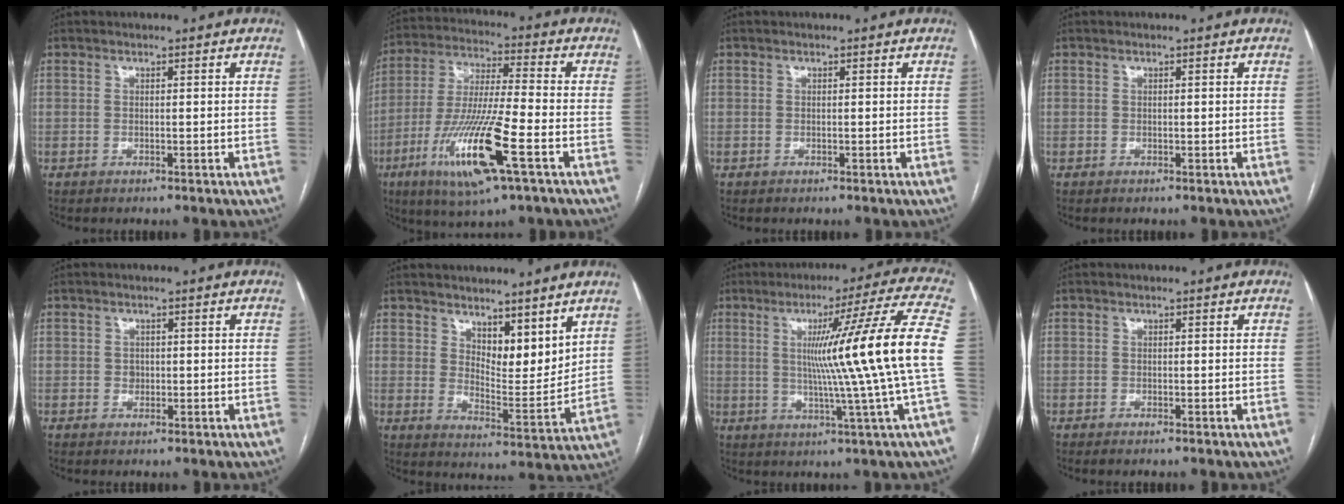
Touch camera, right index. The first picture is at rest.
{"total": 16.3, "force": [-6.7, 1.3, 14.8], "torque": [-0.299, -0.023, -0.120]}
{"total": 0.0}
{"total": 0.0}
{"total": 1.2, "force": [0.0, 1.1, 0.5], "torque": [-0.006, 0.002, 0.002]}
{"total": 8.5, "force": [6.1, 3.1, 5.0], "torque": [-0.081, -0.017, 0.111]}
{"total": 17.4, "force": [0.7, -3.7, 17.0], "torque": [-0.238, -0.006, -0.001]}
{"total": 0.6, "force": [-0.5, -0.2, 0.3], "torque": [-0.007, -0.002, -0.009]}